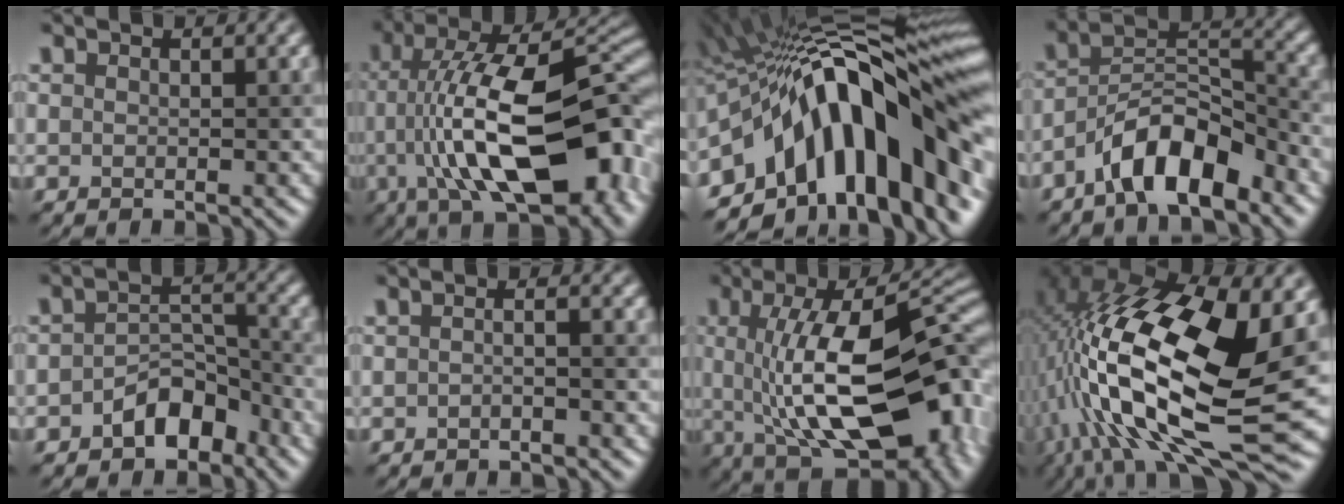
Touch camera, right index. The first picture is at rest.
{"total": 16.0, "force": [-1.9, 6.6, 14.4], "torque": [-0.203, 0.036, -0.033]}
{"total": 18.1, "force": [-3.8, 8.3, 15.6], "torque": [-0.219, 0.047, -0.079]}
{"total": 7.4, "force": [-4.8, 2.7, 4.9], "torque": [-0.075, 0.017, -0.089]}
{"total": 3.9, "force": [-2.4, 2.3, 2.2], "torque": [-0.027, 0.017, -0.041]}
{"total": 1.0, "force": [-0.7, 0.2, 0.8], "torque": [-0.009, 0.002, -0.016]}
{"total": 15.6, "force": [-0.4, 7.0, 13.9], "torque": [-0.179, 0.005, -0.007]}
{"total": 18.7, "force": [0.2, 8.1, 16.8], "torque": [-0.315, 0.007, 0.004]}